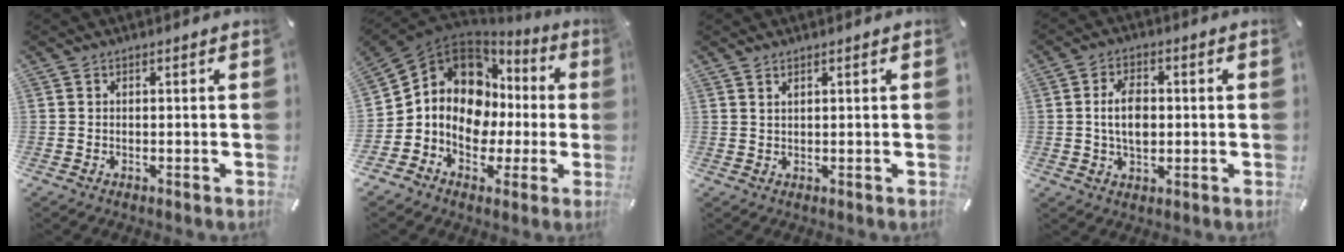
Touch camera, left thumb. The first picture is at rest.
{"total": 13.6, "force": [1.3, 11.6, 6.9], "torque": [-0.149, -0.015, 0.027]}
{"total": 1.1, "force": [0.8, 0.1, 0.8], "torque": [-0.015, -0.001, 0.014]}
{"total": 7.5, "force": [0.1, 4.8, 5.9], "torque": [-0.116, -0.001, -0.005]}